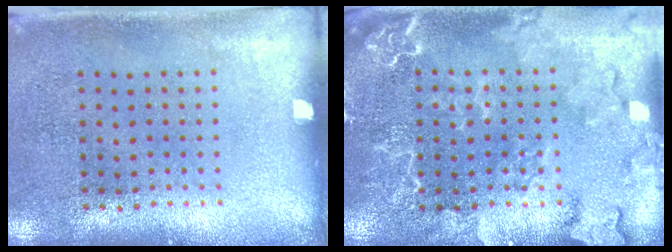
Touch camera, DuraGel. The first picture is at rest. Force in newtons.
{"total": 3.7, "press": 3.7, "slide": 0.6}